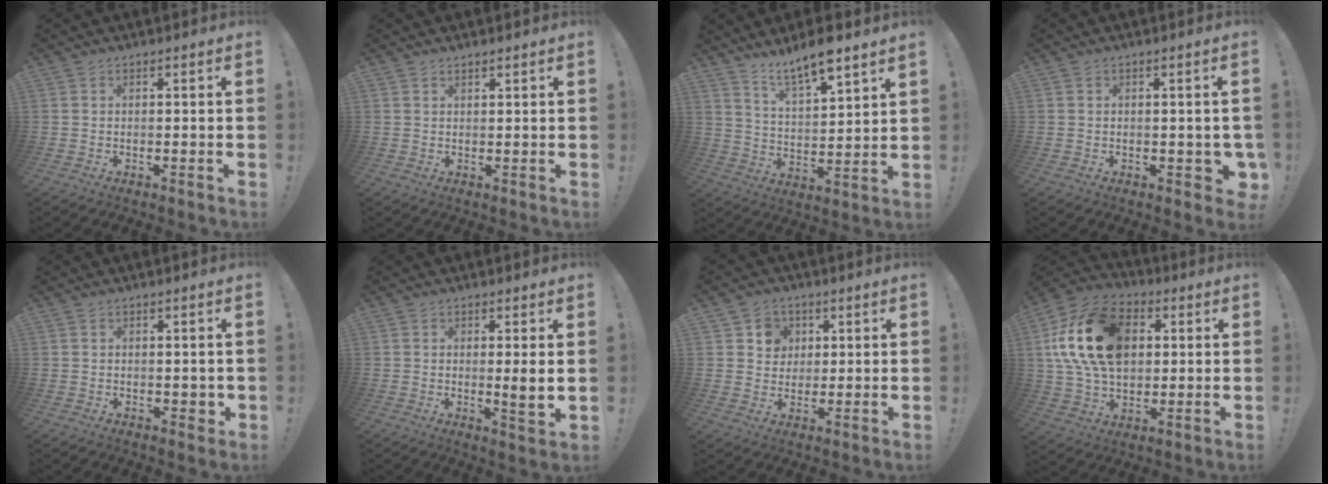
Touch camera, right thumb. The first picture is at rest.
{"total": 0.9, "force": [0.9, 0.0, 0.4], "torque": [-0.001, -0.003, 0.015]}
{"total": 10.3, "force": [8.6, 1.3, 5.5], "torque": [-0.100, -0.060, 0.149]}
{"total": 3.3, "force": [-0.5, 2.2, 2.4], "torque": [-0.018, 0.004, -0.006]}
{"total": 1.9, "force": [0.2, 1.5, 1.1], "torque": [-0.002, -0.002, 0.002]}
{"total": 4.4, "force": [0.8, -0.3, 4.3], "torque": [-0.062, -0.013, 0.010]}
{"total": 6.7, "force": [2.5, 6.1, 1.3], "torque": [-0.009, -0.017, 0.047]}
{"total": 22.7, "force": [5.2, 15.6, 15.7], "torque": [-0.272, -0.006, 0.098]}